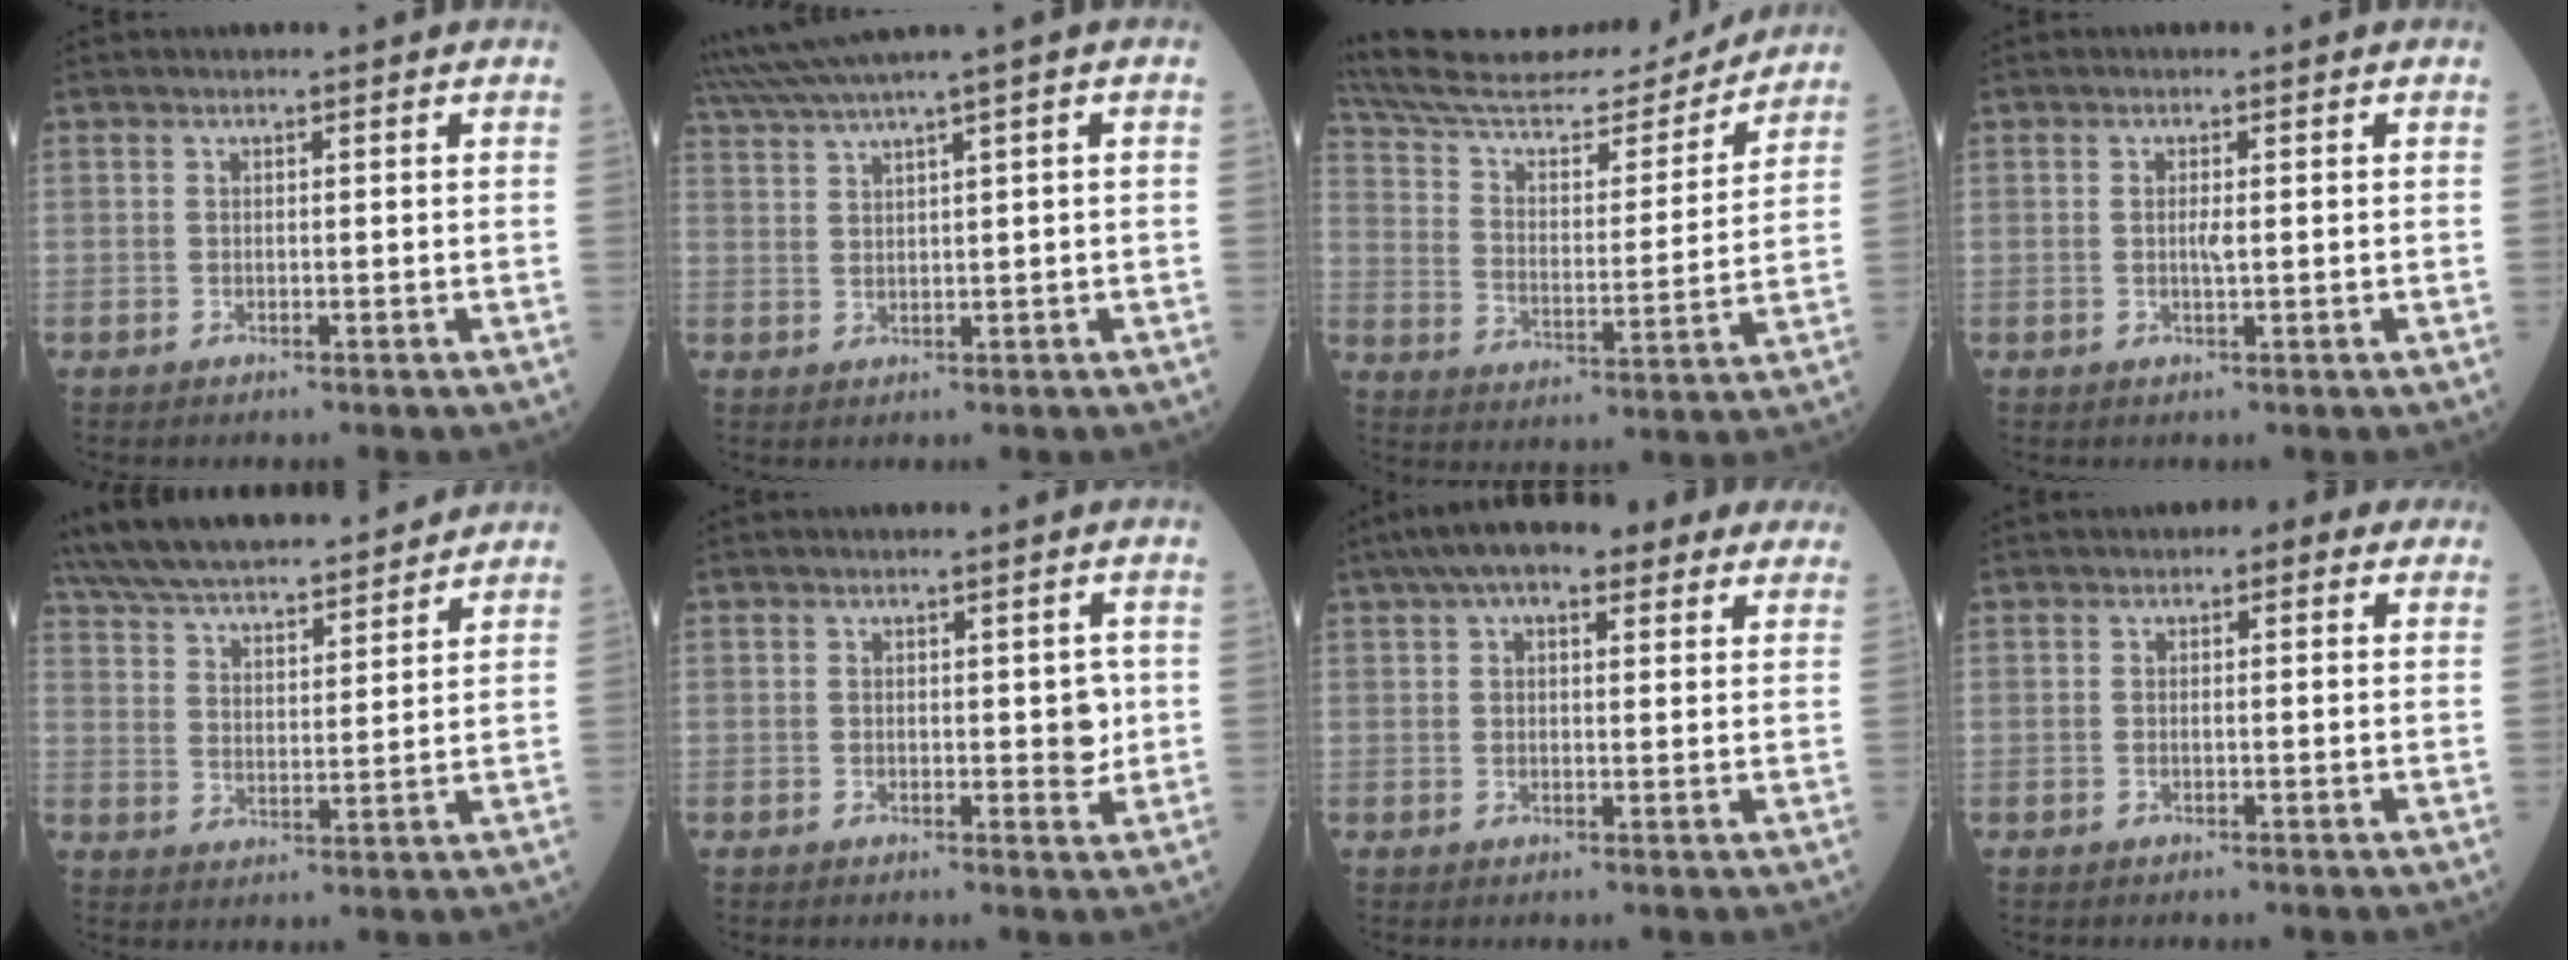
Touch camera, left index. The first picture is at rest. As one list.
[{"total": 5.2, "force": [4.1, -1.8, 2.6], "torque": [-0.065, 0.013, 0.092]}, {"total": 22.3, "force": [20.9, 3.1, 7.1], "torque": [-0.131, -0.011, 0.324]}, {"total": 1.4, "force": [0.0, 0.2, 1.4], "torque": [-0.031, 0.001, 0.004]}, {"total": 21.5, "force": [19.5, 3.7, 8.4], "torque": [-0.159, 0.040, 0.305]}, {"total": 2.6, "force": [0.3, 1.5, 2.1], "torque": [-0.018, -0.003, 0.006]}, {"total": 13.3, "force": [9.3, 4.9, 8.2], "torque": [-0.124, 0.059, 0.137]}, {"total": 2.1, "force": [0.7, 1.2, 1.6], "torque": [-0.024, 0.018, 0.006]}]